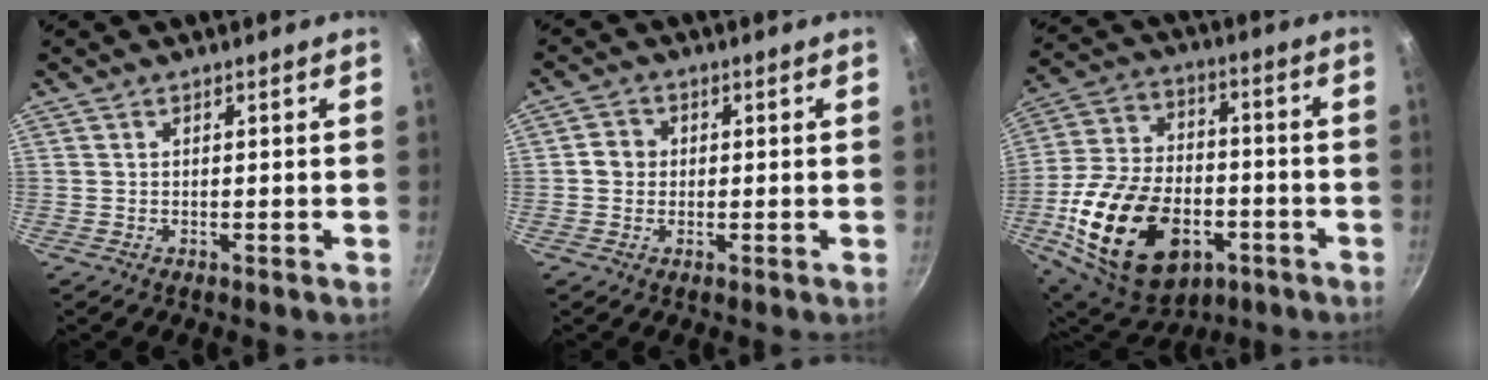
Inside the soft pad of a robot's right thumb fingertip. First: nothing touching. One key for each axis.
{"total": 3.3, "fx": -0.1, "fy": 3.1, "fz": 1.2, "tx": -0.003, "ty": 0.007, "tz": -0.008}
{"total": 25.8, "fx": -8.4, "fy": 16.4, "fz": 18.1, "tx": -0.321, "ty": 0.027, "tz": -0.131}